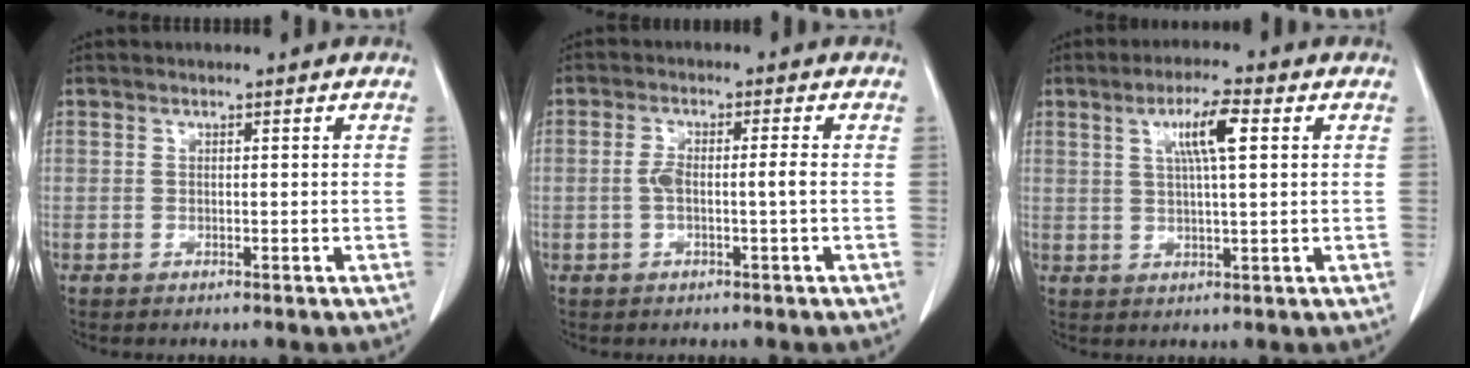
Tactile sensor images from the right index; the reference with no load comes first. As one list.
[{"total": 3.3, "force": [-0.4, 0.4, 3.2], "torque": [-0.066, 0.011, -0.003]}, {"total": 6.4, "force": [2.2, 0.5, 5.9], "torque": [-0.108, 0.006, 0.038]}]